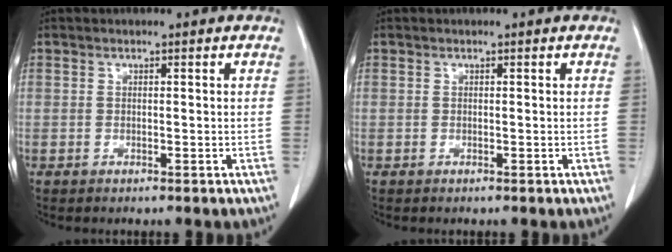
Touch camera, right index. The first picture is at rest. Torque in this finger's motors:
{"motor_torque": [0.00, 0.00, 0.00, 0.00]}